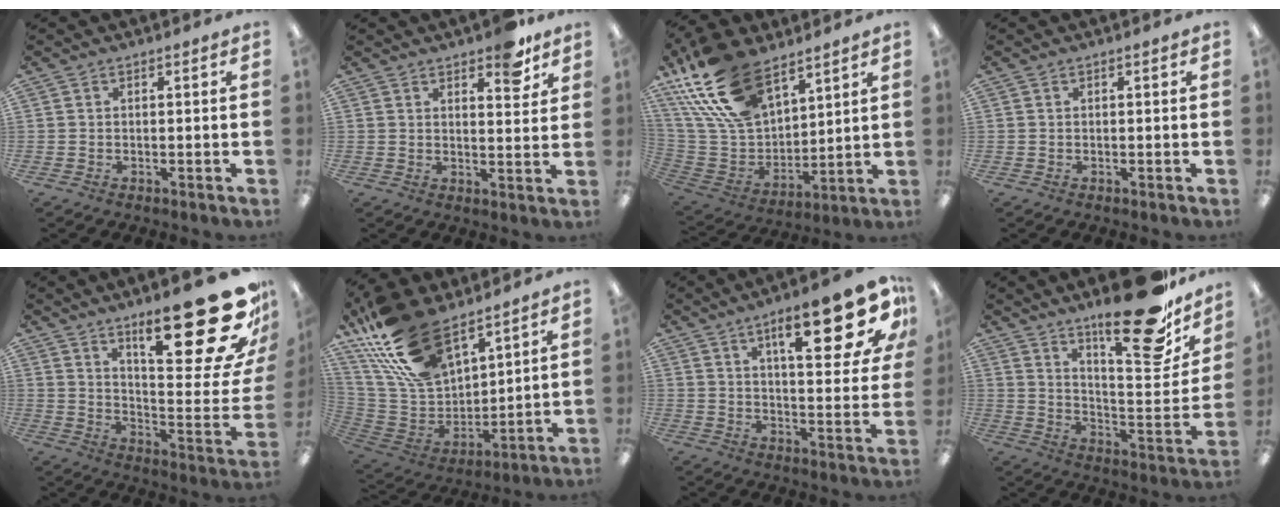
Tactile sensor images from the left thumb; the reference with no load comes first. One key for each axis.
{"total": 6.9, "fx": 5.1, "fy": 2.7, "fz": 3.8, "tx": -0.032, "ty": -0.030, "tz": 0.082}
{"total": 23.0, "fx": 14.5, "fy": 12.4, "fz": 12.9, "tx": -0.268, "ty": -0.066, "tz": 0.270}
{"total": 0.0}
{"total": 29.1, "fx": 17.7, "fy": 8.0, "fz": 21.7, "tx": -0.283, "ty": -0.133, "tz": 0.289}
{"total": 23.5, "fx": 16.2, "fy": 11.6, "fz": 12.5, "tx": -0.259, "ty": -0.079, "tz": 0.304}
{"total": 19.1, "fx": 10.3, "fy": 5.8, "fz": 15.1, "tx": -0.204, "ty": -0.051, "tz": 0.152}
{"total": 23.2, "fx": 17.8, "fy": 6.3, "fz": 13.5, "tx": -0.188, "ty": -0.127, "tz": 0.287}